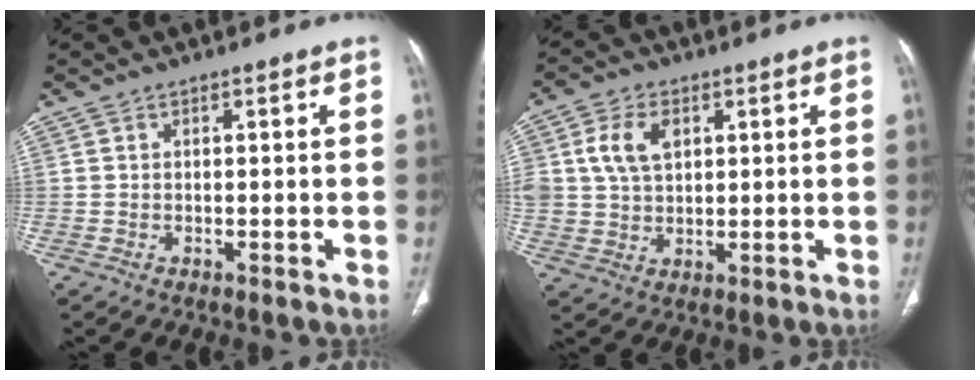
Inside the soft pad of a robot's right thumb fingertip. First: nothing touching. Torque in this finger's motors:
{"motor_torque": [0.24, 0.10, 0.56, 0.33, 0.13]}